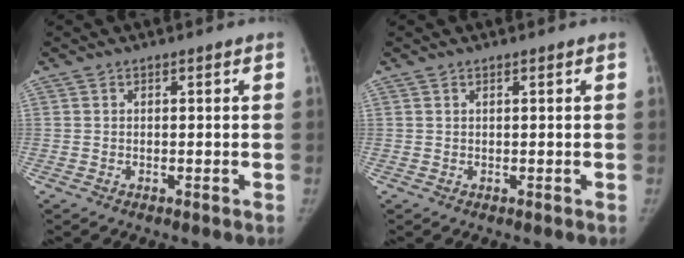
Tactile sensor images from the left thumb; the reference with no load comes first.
{"total": 0.0}